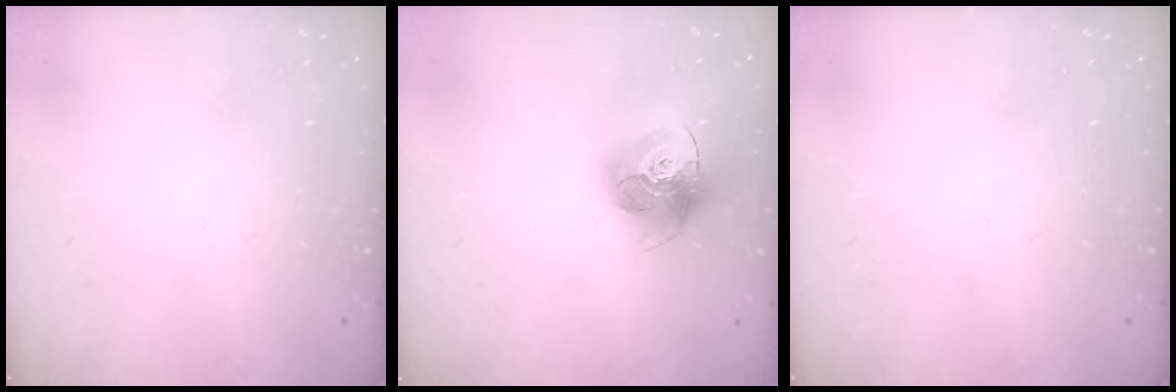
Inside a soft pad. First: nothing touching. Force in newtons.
{"total": 16.0, "press": 16.0, "slide": 1.5}
{"total": 0.0}